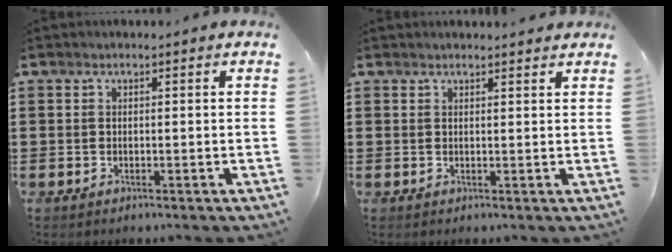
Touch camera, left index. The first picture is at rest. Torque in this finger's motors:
{"motor_torque": [0.19, 0.19, -0.03, -0.02]}